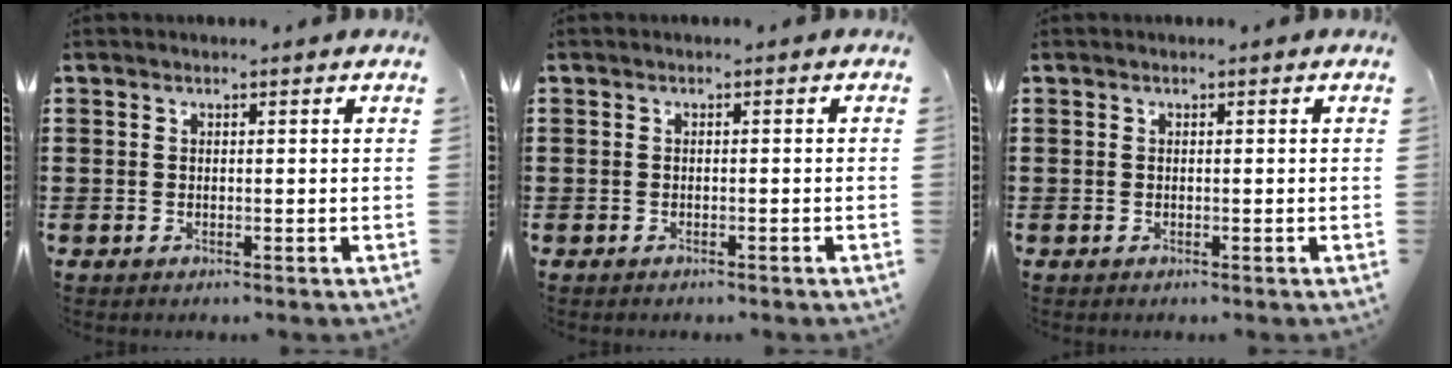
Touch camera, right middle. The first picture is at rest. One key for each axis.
{"total": 0.5, "fx": -0.5, "fy": 0.0, "fz": 0.1, "tx": -0.004, "ty": -0.003, "tz": -0.009}
{"total": 0.0}